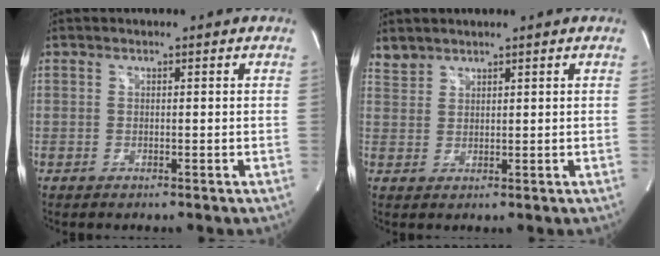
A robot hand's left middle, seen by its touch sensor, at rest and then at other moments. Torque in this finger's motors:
{"motor_torque": [0.02, -0.02, 0.01, 0.01]}